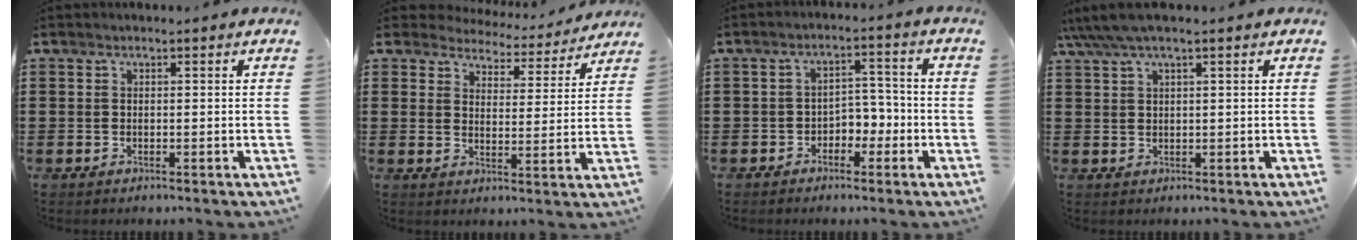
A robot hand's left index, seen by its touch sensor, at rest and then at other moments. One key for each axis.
{"total": 4.4, "fx": 4.3, "fy": 0.6, "fz": -0.2, "tx": -0.016, "ty": -0.033, "tz": 0.072}
{"total": 3.6, "fx": -2.3, "fy": 2.4, "fz": 1.5, "tx": -0.034, "ty": 0.009, "tz": -0.050}
{"total": 2.6, "fx": 1.6, "fy": 0.3, "fz": 2.0, "tx": -0.049, "ty": 0.000, "tz": 0.026}